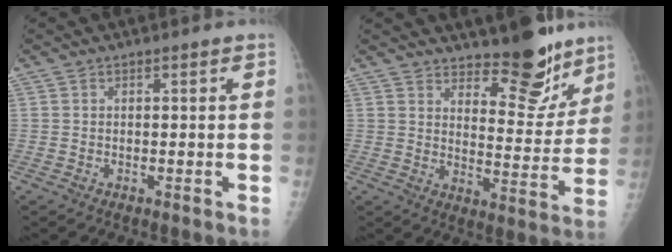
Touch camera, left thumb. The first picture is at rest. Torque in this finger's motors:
{"motor_torque": [-0.04, 0.05, -0.17, -0.43, 0.05]}